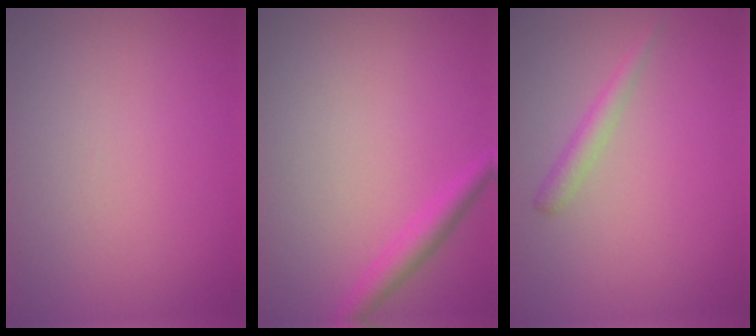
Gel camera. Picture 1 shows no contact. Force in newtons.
{"total": 2.0, "press": 2.0, "slide": 0.1}
{"total": 1.4, "press": 1.4, "slide": 0.2}